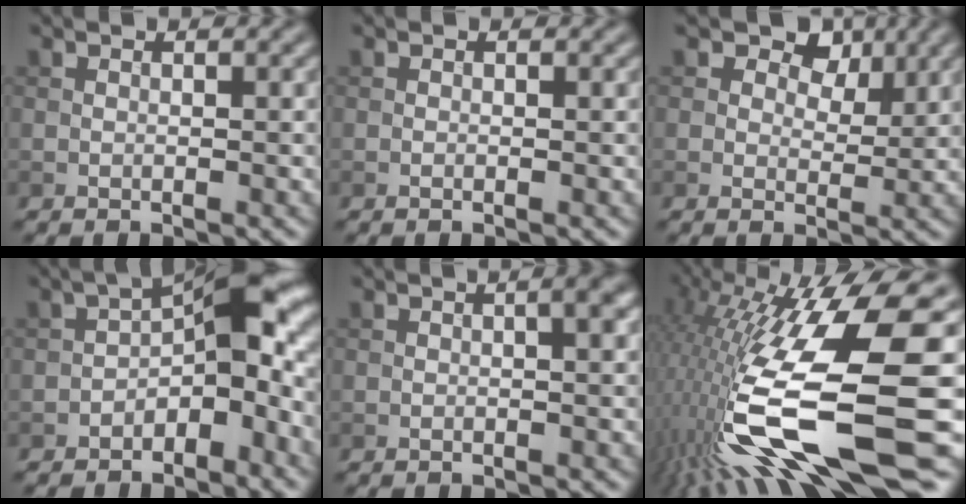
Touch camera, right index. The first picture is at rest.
{"total": 0.0}
{"total": 4.4, "force": [2.3, 2.8, 2.5], "torque": [-0.025, -0.006, 0.027]}
{"total": 7.3, "force": [-2.2, 3.5, 6.1], "torque": [-0.074, 0.025, -0.053]}
{"total": 1.9, "force": [0.3, 0.3, 1.9], "torque": [-0.026, 0.004, 0.002]}
{"total": 17.3, "force": [-4.6, 3.7, 16.2], "torque": [-0.315, 0.001, -0.073]}